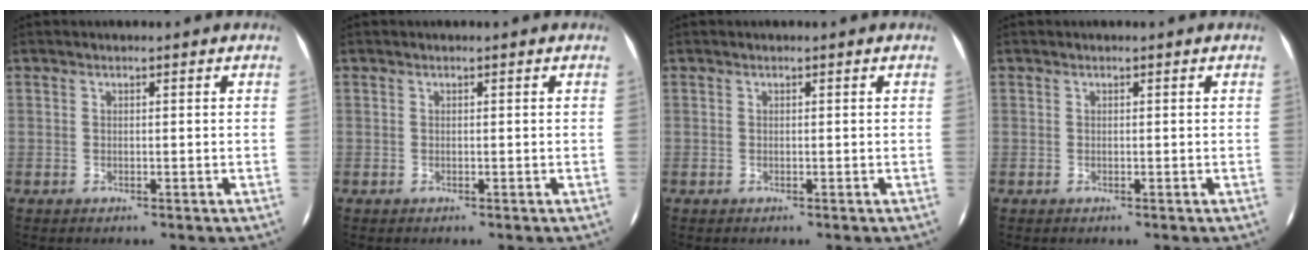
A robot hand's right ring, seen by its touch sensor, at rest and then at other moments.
{"total": 0.0}
{"total": 0.0}
{"total": 0.0}